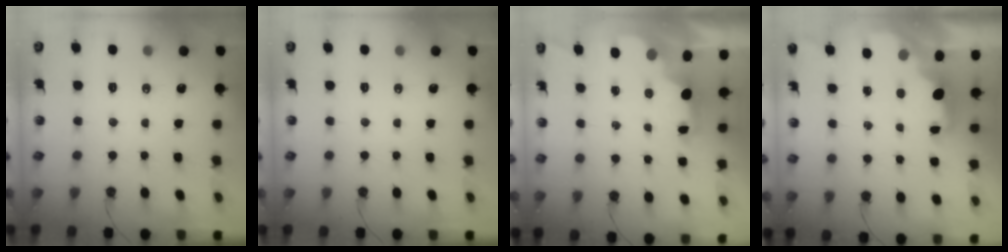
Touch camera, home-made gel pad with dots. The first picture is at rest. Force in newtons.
{"total": 0.0}
{"total": 2.1, "press": 2.0, "slide": 0.7}
{"total": 2.1, "press": 2.0, "slide": 0.8}